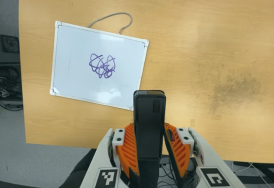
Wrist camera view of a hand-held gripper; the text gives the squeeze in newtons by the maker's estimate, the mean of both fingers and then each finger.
{"total": 4.0, "left": 2.4, "right": 5.5}